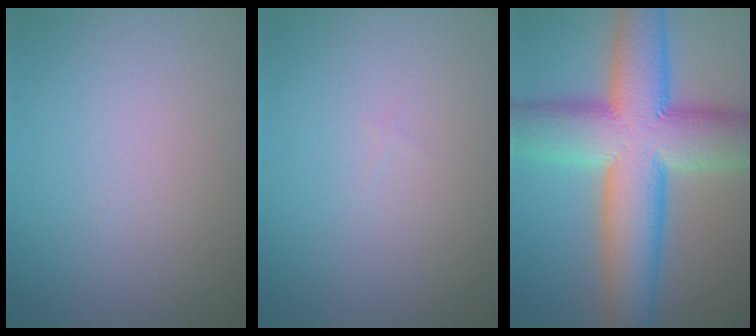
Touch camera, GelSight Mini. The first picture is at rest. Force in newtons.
{"total": 0.0}
{"total": 14.3, "press": 14.3, "slide": 0.8}